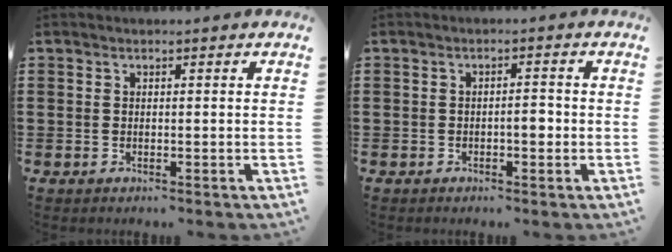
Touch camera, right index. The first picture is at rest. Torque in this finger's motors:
{"motor_torque": [0.39, -0.19, 0.20, 0.04]}